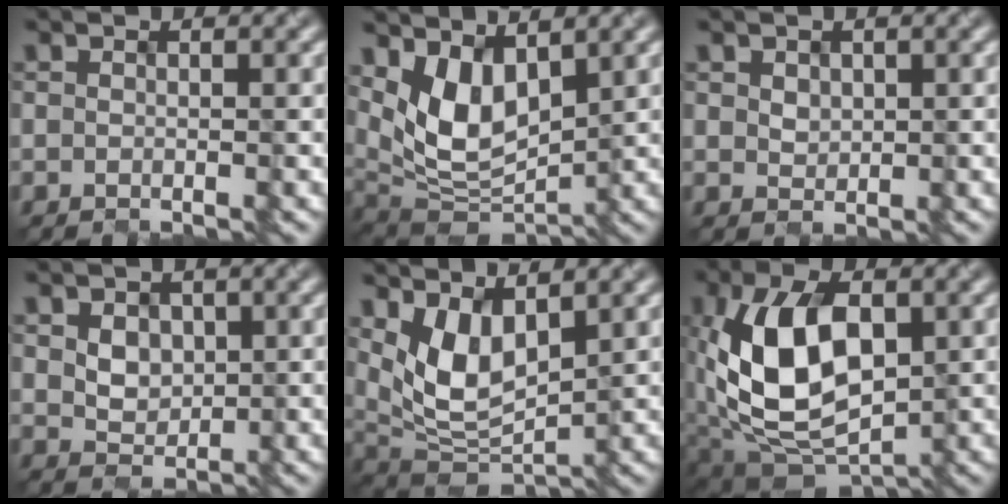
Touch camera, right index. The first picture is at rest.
{"total": 6.5, "force": [2.3, 3.6, 4.8], "torque": [-0.102, -0.016, 0.052]}
{"total": 0.8, "force": [0.4, 0.6, 0.0], "torque": [-0.005, -0.003, 0.021]}
{"total": 2.3, "force": [0.5, 2.0, 1.0], "torque": [-0.027, -0.001, 0.014]}
{"total": 5.8, "force": [2.1, 3.1, 4.4], "torque": [-0.098, -0.016, 0.049]}
{"total": 9.7, "force": [0.3, 5.9, 7.7], "torque": [-0.159, 0.002, 0.010]}